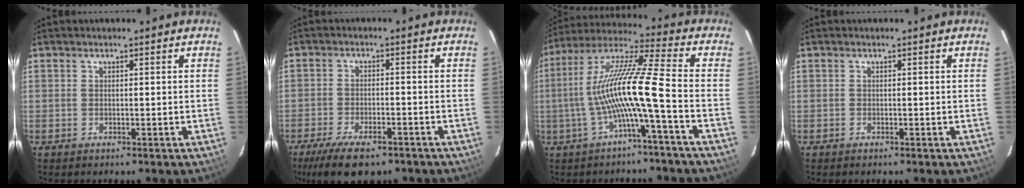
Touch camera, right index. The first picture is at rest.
{"total": 12.0, "force": [-8.9, 4.2, 7.0], "torque": [-0.161, -0.030, -0.146]}
{"total": 12.9, "force": [-3.6, -0.9, 12.4], "torque": [-0.236, 0.007, -0.065]}
{"total": 0.0}